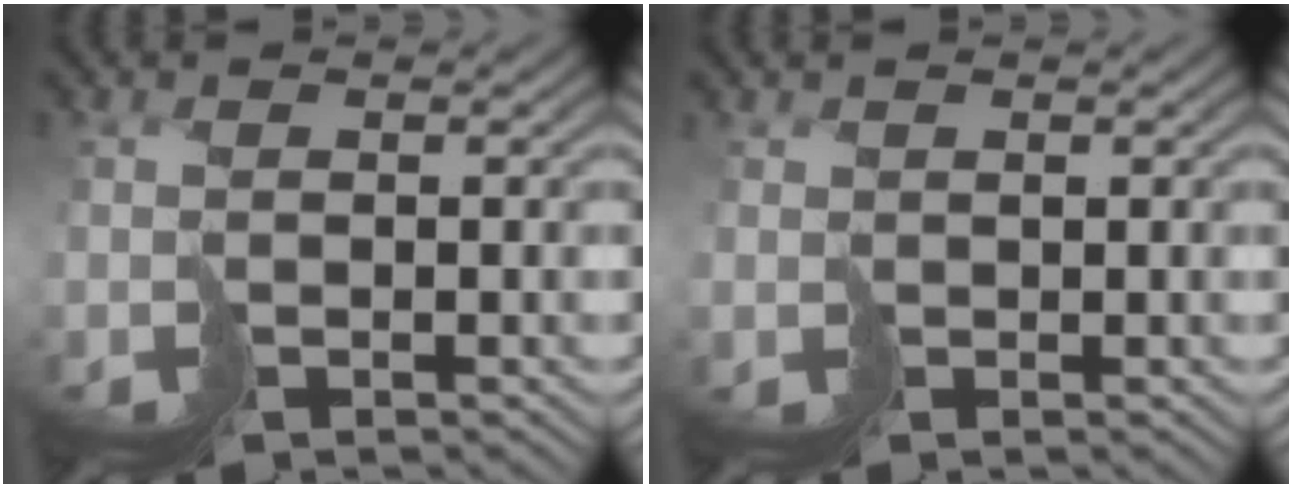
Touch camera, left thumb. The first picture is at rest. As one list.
[{"total": 0.6, "force": [0.2, 0.2, -0.6], "torque": [0.012, 0.000, 0.008]}]